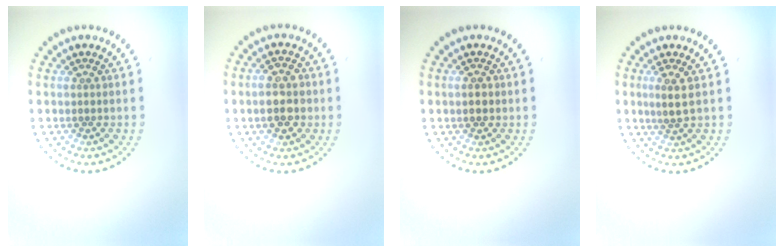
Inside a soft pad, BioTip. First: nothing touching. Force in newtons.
{"total": 3.3, "press": 3.2, "slide": 0.4}
{"total": 2.0, "press": 2.0, "slide": 0.1}
{"total": 1.8, "press": 1.6, "slide": 0.9}